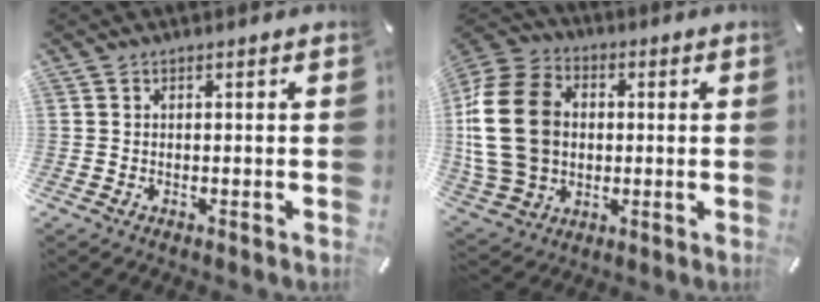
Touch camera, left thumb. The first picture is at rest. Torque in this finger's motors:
{"motor_torque": [1.08, 3.93, 1.79, -0.98, 0.66]}